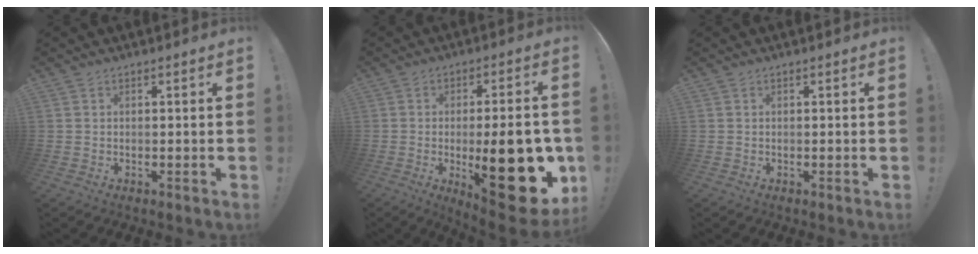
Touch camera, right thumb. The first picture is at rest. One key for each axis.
{"total": 24.6, "fx": -5.3, "fy": 8.9, "fz": 22.4, "tx": -0.306, "ty": 0.010, "tz": -0.064}
{"total": 0.0}